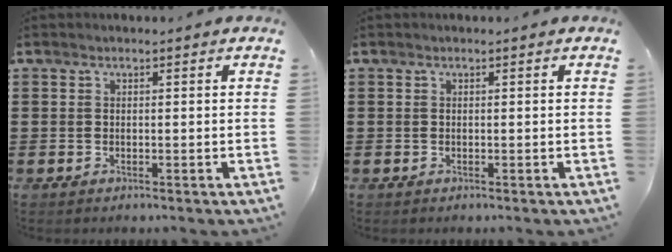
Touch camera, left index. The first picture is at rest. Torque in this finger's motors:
{"motor_torque": [-0.03, -0.02, 0.00, -0.01]}